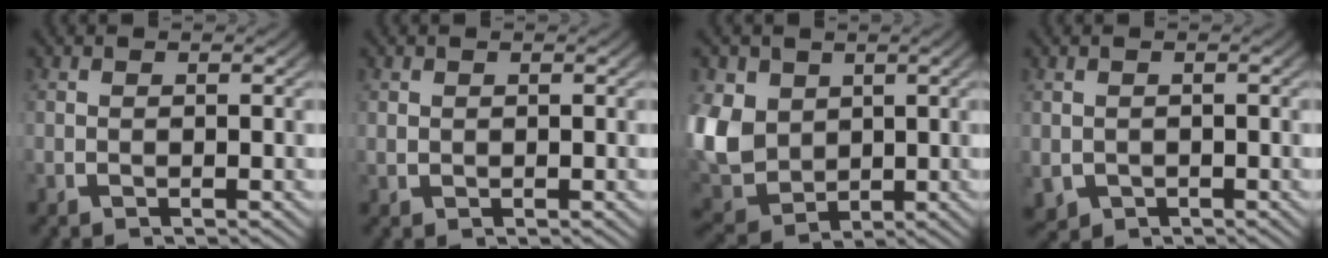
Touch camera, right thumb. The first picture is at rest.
{"total": 0.7, "force": [0.3, 0.6, 0.2], "torque": [-0.005, -0.005, 0.011]}
{"total": 10.9, "force": [-1.0, 8.9, 6.1], "torque": [-0.189, -0.062, 0.014]}
{"total": 2.8, "force": [-1.0, 2.5, 1.0], "torque": [-0.029, -0.024, -0.002]}